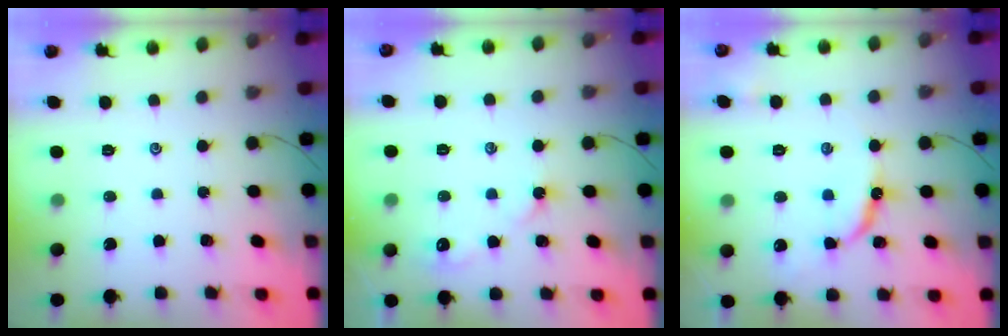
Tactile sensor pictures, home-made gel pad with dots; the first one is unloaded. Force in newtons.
{"total": 4.4, "press": 4.3, "slide": 0.6}
{"total": 9.4, "press": 9.4, "slide": 0.9}